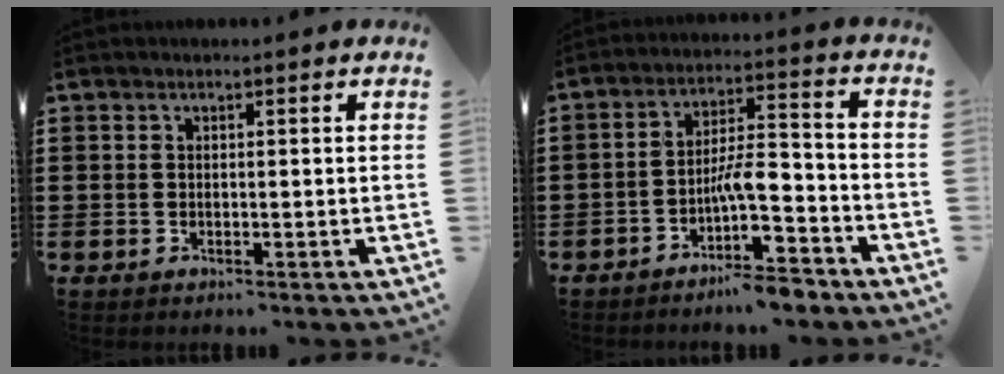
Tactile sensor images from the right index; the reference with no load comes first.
{"total": 8.0, "force": [-4.9, 2.2, 5.9], "torque": [-0.104, 0.005, -0.092]}